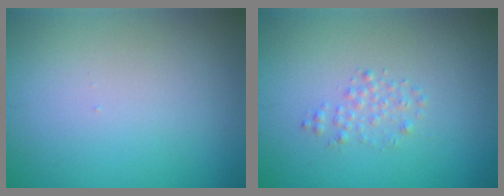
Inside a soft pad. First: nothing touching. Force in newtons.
{"total": 1.1, "press": 1.1, "slide": 0.1}